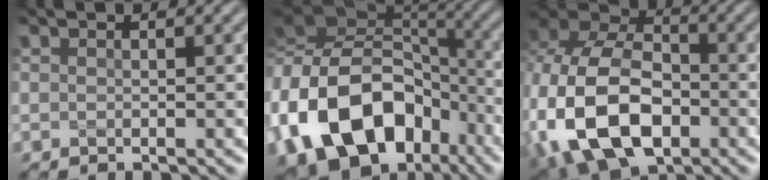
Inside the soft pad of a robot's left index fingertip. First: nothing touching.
{"total": 16.1, "force": [-4.5, 11.4, 10.4], "torque": [-0.208, -0.016, -0.077]}
{"total": 15.4, "force": [-3.7, 10.6, 10.6], "torque": [-0.248, -0.035, -0.063]}